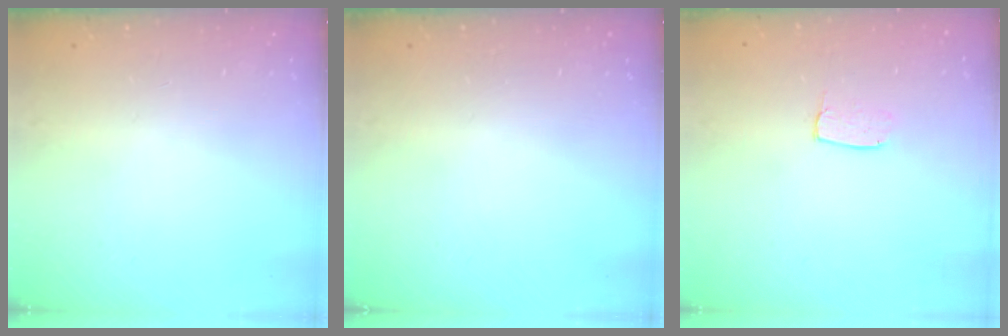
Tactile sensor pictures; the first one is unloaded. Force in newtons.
{"total": 0.0}
{"total": 4.5, "press": 4.5, "slide": 0.3}